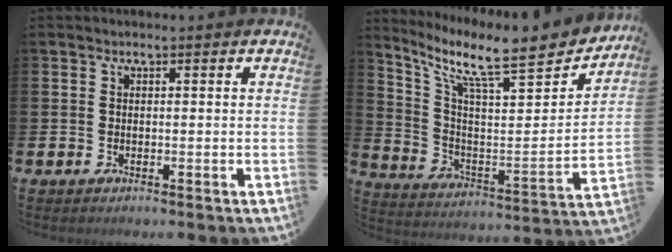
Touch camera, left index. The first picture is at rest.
{"total": 11.2, "force": [8.9, 2.6, 6.3], "torque": [-0.134, -0.075, 0.137]}